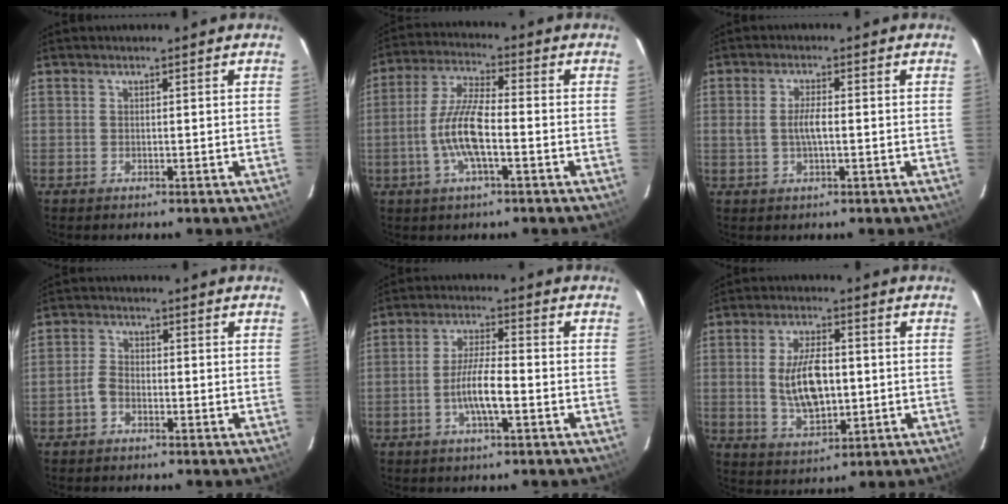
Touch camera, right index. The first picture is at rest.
{"total": 9.9, "force": [-2.7, 2.1, 9.2], "torque": [-0.192, 0.003, -0.056]}
{"total": 3.6, "force": [-0.3, 1.0, 3.4], "torque": [-0.066, 0.002, -0.003]}
{"total": 2.8, "force": [-1.7, 1.8, 1.4], "torque": [-0.034, 0.007, -0.036]}
{"total": 6.6, "force": [-2.3, 1.0, 6.1], "torque": [-0.120, 0.002, -0.044]}
{"total": 10.4, "force": [-0.1, 5.0, 9.1], "torque": [-0.176, -0.001, 0.006]}